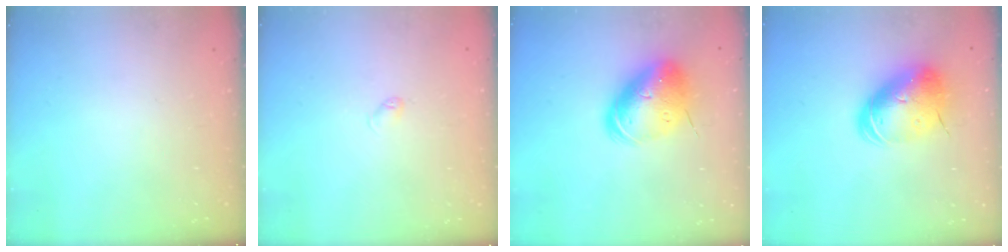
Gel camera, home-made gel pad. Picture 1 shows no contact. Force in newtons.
{"total": 2.6, "press": 2.6, "slide": 0.4}
{"total": 15.1, "press": 14.9, "slide": 2.9}
{"total": 14.6, "press": 14.4, "slide": 2.5}